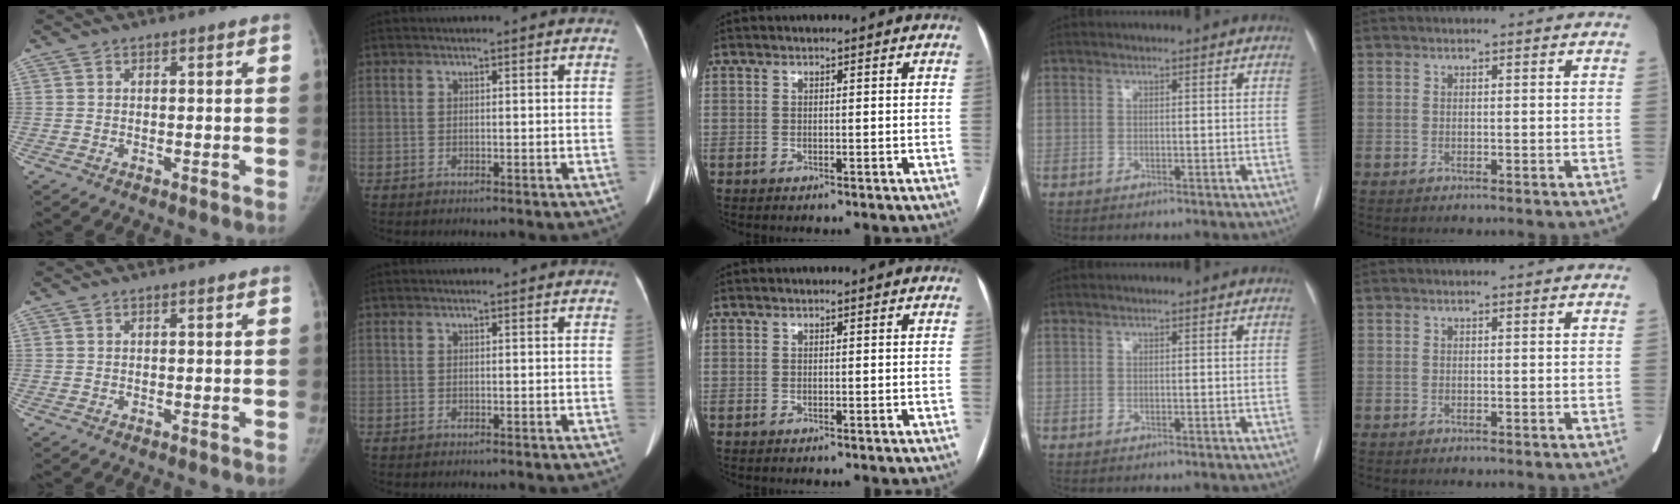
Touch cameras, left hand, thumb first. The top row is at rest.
{}